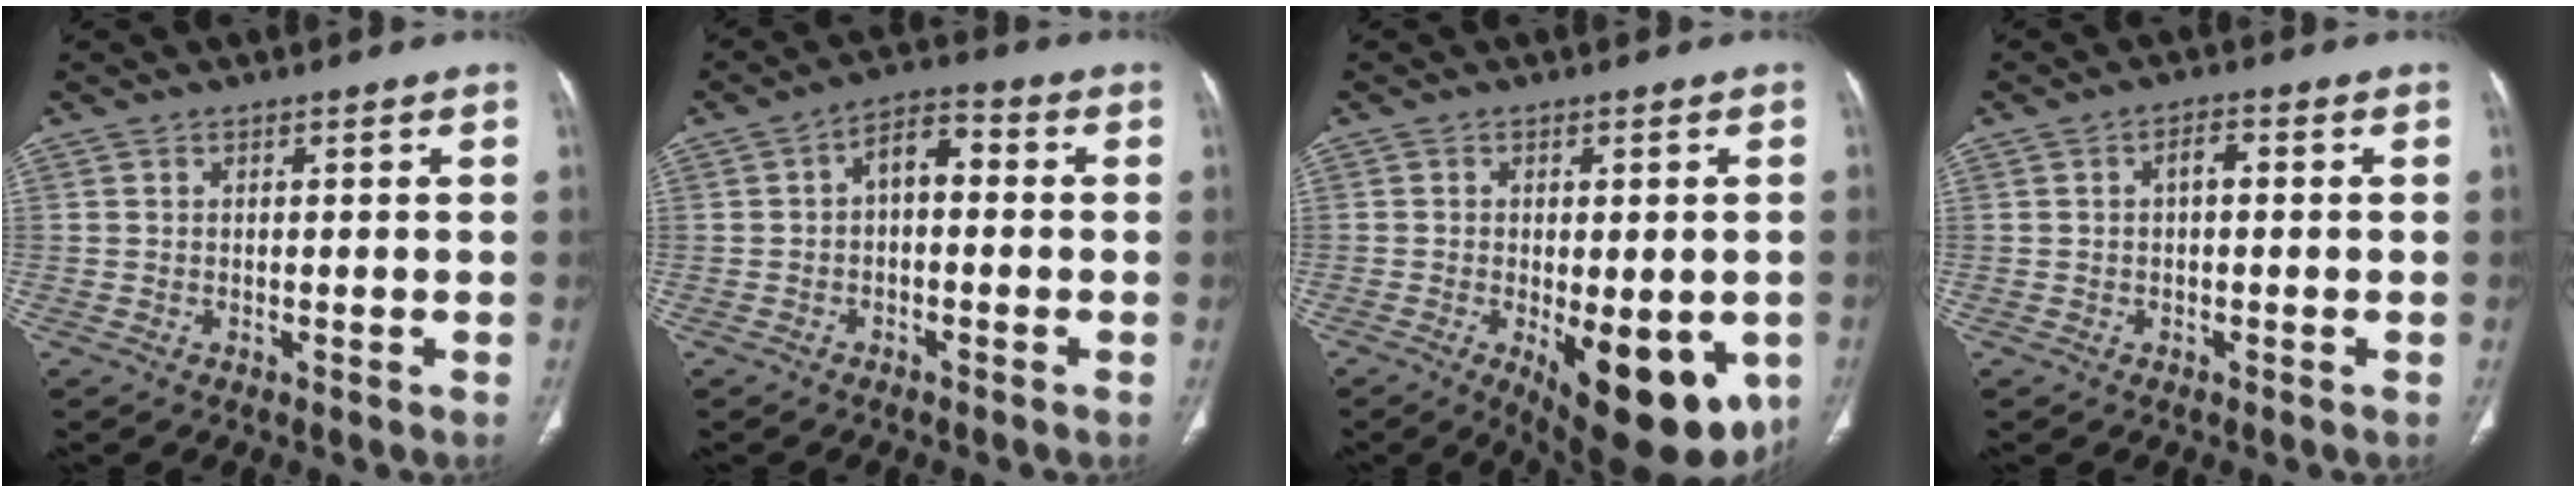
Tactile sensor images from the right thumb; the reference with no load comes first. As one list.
[{"total": 5.9, "force": [-0.1, 3.3, 4.8], "torque": [-0.064, 0.026, -0.013]}, {"total": 17.1, "force": [-5.7, 7.2, 14.5], "torque": [-0.143, -0.014, -0.059]}, {"total": 2.5, "force": [0.2, 1.2, 2.2], "torque": [-0.034, 0.010, 0.001]}]